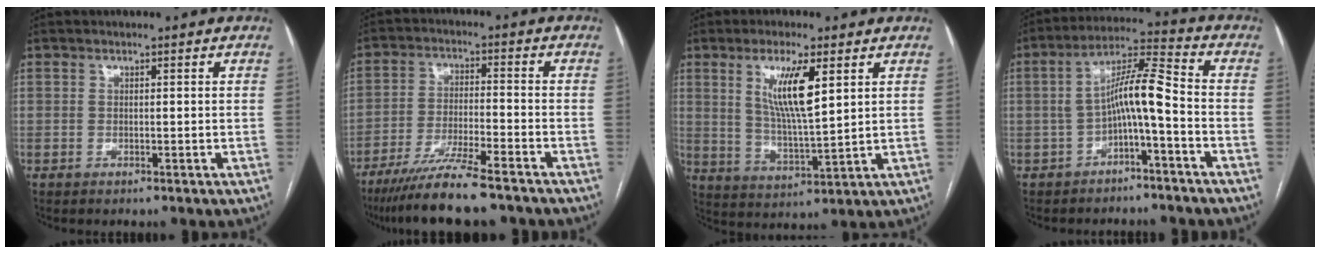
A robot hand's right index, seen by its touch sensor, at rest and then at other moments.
{"total": 10.5, "force": [-8.4, 0.2, 6.3], "torque": [-0.104, -0.030, -0.142]}
{"total": 9.3, "force": [3.7, 1.3, 8.5], "torque": [-0.160, -0.006, 0.073]}
{"total": 7.8, "force": [-2.2, 0.8, 7.5], "torque": [-0.131, 0.036, -0.038]}